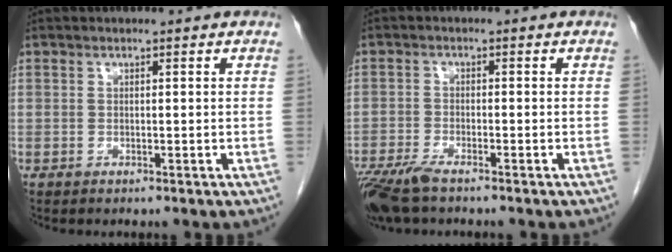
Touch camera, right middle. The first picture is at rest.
{"total": 6.3, "force": [-4.8, 1.2, 3.9], "torque": [-0.078, -0.015, -0.089]}